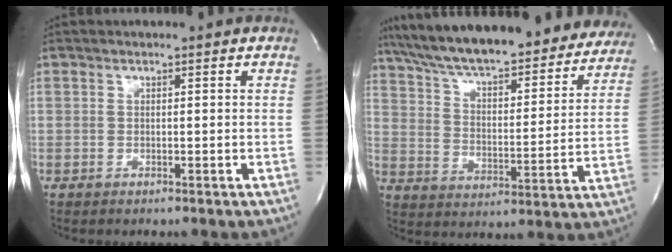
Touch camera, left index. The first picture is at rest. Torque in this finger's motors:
{"motor_torque": [1.04, -1.10, 1.05, 0.21]}